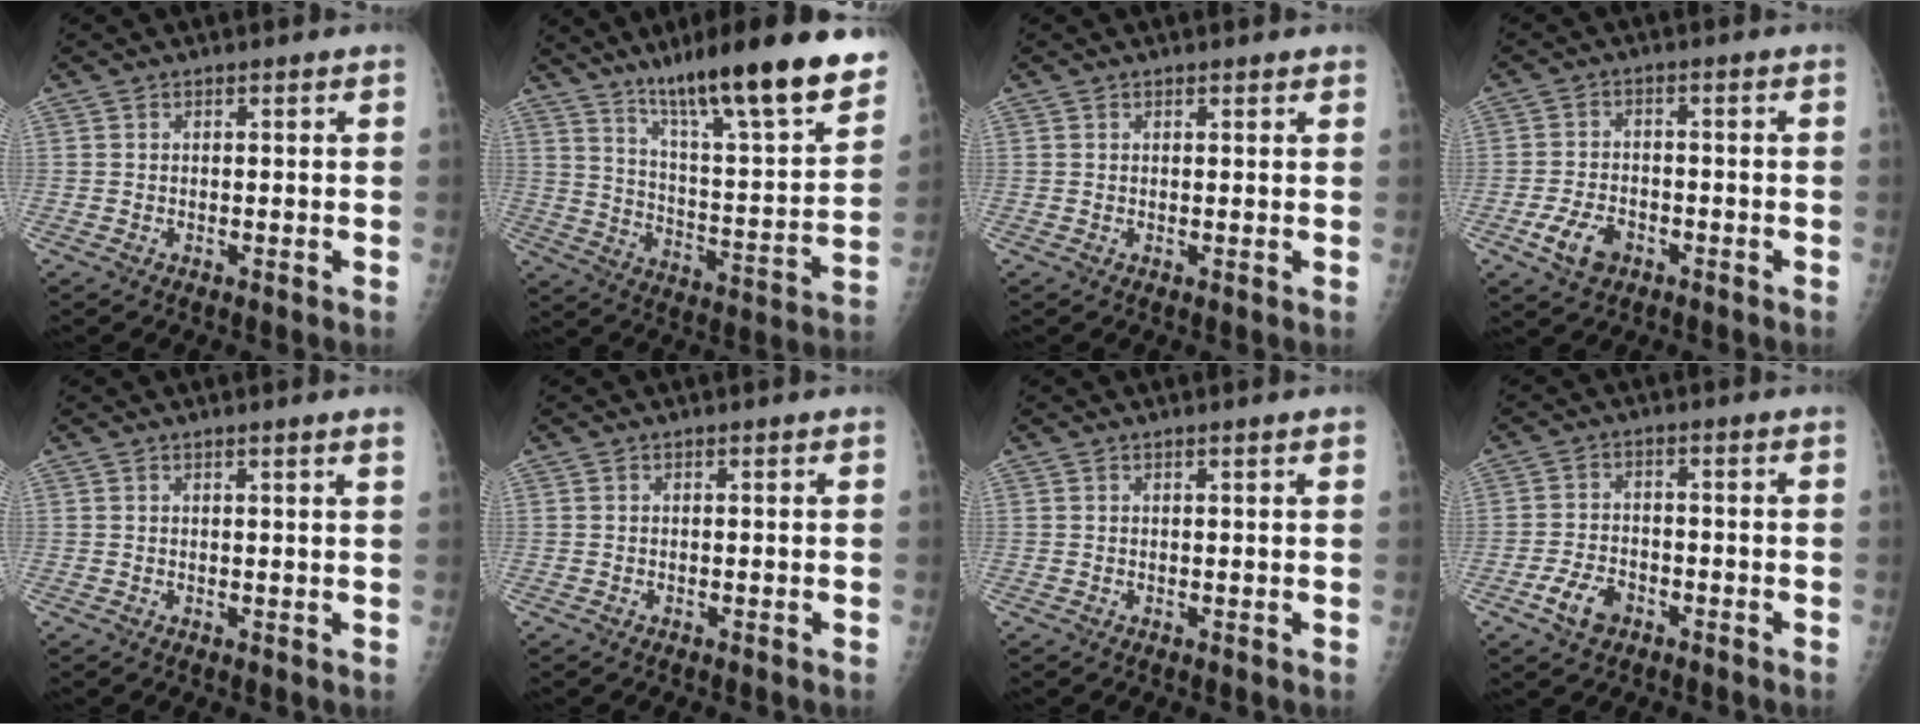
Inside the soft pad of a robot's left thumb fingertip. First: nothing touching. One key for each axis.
{"total": 24.0, "fx": 16.9, "fy": 3.3, "fz": 16.7, "tx": -0.231, "ty": -0.070, "tz": 0.268}
{"total": 0.6, "fx": 0.5, "fy": 0.3, "fz": 0.1, "tx": -0.002, "ty": -0.005, "tz": 0.006}
{"total": 6.1, "fx": -3.0, "fy": 4.0, "fz": 3.5, "tx": -0.062, "ty": 0.014, "tz": -0.051}
{"total": 2.0, "fx": 1.5, "fy": -0.4, "fz": 1.3, "tx": -0.018, "ty": -0.004, "tz": 0.019}
{"total": 0.0}
{"total": 1.4, "fx": 1.0, "fy": 0.0, "fz": 1.0, "tx": -0.011, "ty": 0.003, "tz": 0.012}
{"total": 5.6, "fx": -3.0, "fy": 3.6, "fz": 3.0, "tx": -0.052, "ty": 0.017, "tz": -0.053}